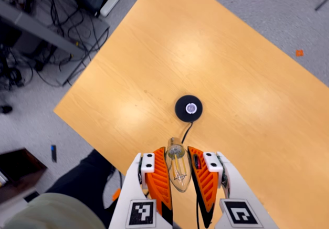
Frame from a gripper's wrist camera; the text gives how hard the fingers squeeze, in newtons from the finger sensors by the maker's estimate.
{"total": 19.1, "left": 20.9, "right": 17.4}